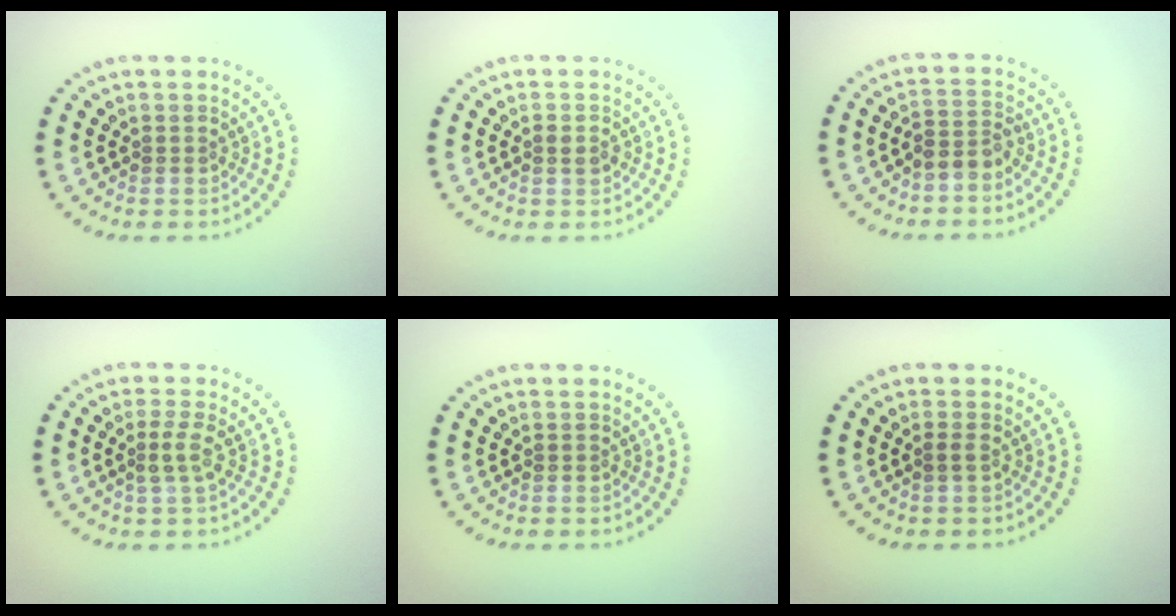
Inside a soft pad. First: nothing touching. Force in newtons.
{"total": 0.9, "press": 0.9, "slide": 0.1}
{"total": 2.3, "press": 1.9, "slide": 1.3}
{"total": 1.7, "press": 1.4, "slide": 1.0}
{"total": 0.0}
{"total": 0.7, "press": 0.7, "slide": 0.1}